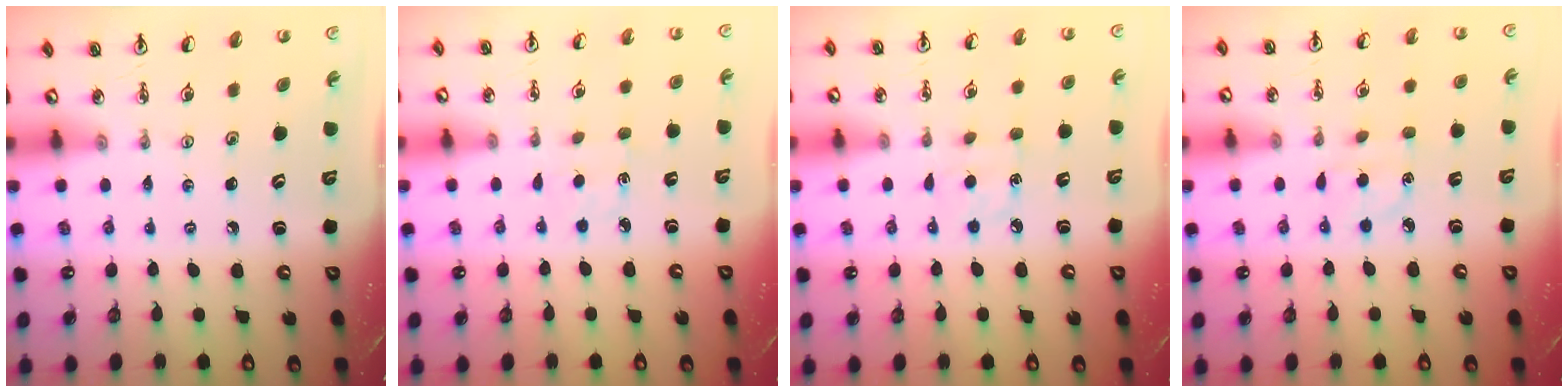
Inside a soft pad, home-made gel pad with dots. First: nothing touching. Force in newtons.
{"total": 2.8, "press": 2.8, "slide": 0.4}
{"total": 5.8, "press": 5.8, "slide": 0.7}
{"total": 4.4, "press": 4.4, "slide": 0.5}